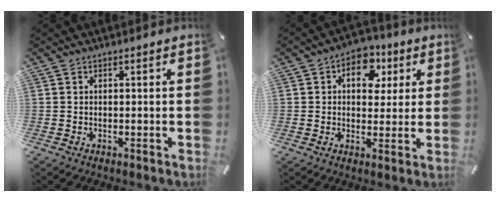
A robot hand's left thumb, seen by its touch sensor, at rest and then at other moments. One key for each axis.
{"total": 8.5, "fx": 2.7, "fy": 6.5, "fz": 4.8, "tx": -0.061, "ty": -0.005, "tz": 0.043}